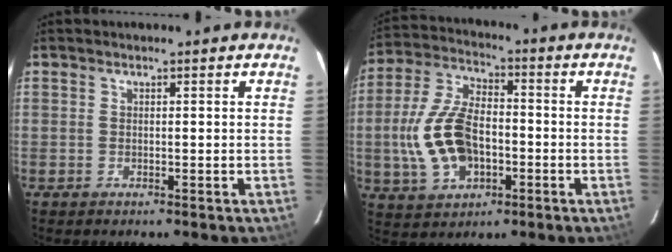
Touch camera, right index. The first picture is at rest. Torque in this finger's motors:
{"motor_torque": [1.50, -0.64, 0.74, 0.15]}